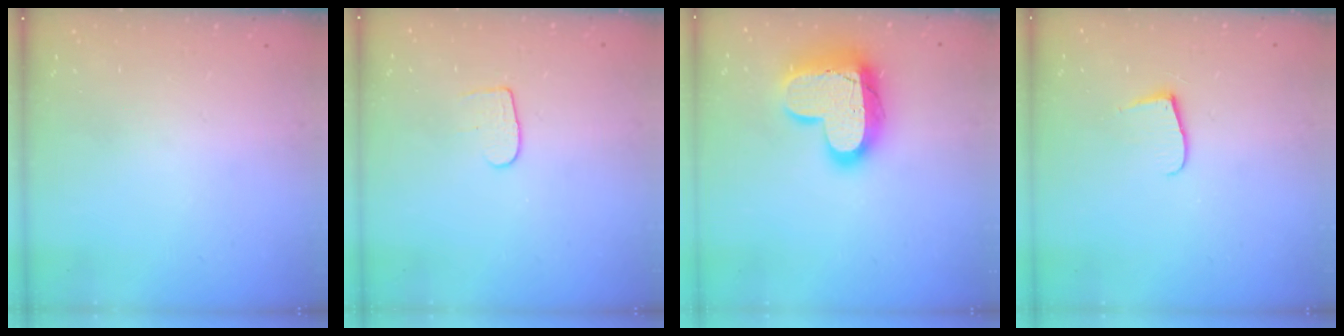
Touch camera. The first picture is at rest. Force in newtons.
{"total": 5.1, "press": 5.1, "slide": 0.4}
{"total": 17.8, "press": 17.8, "slide": 1.5}
{"total": 6.9, "press": 6.9, "slide": 0.7}